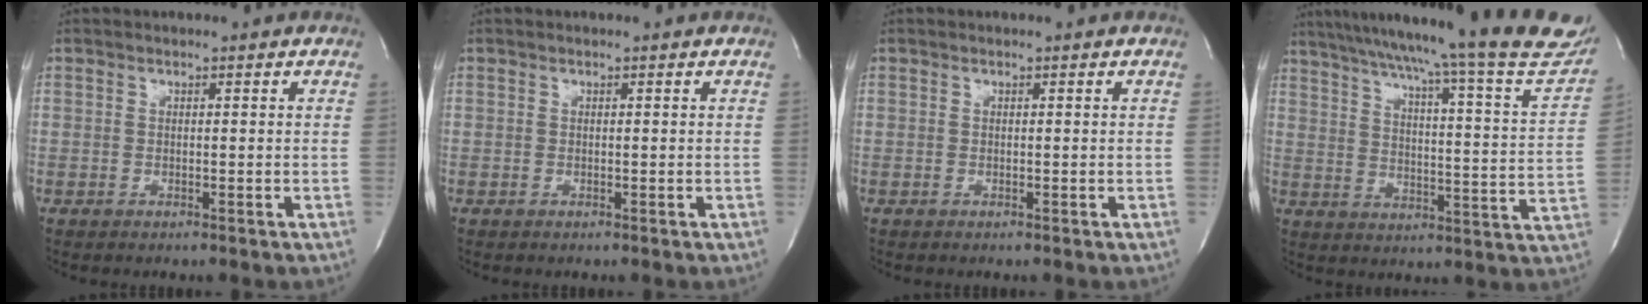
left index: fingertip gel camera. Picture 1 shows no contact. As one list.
[{"total": 0.0}, {"total": 0.0}, {"total": 29.9, "force": [25.6, 1.2, 15.5], "torque": [-0.233, -0.053, 0.321]}]